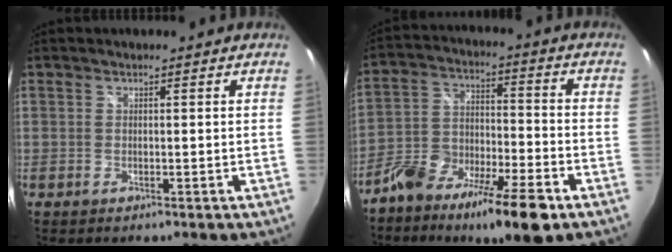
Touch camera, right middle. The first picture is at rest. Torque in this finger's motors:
{"motor_torque": [0.57, -0.89, 0.27, 0.10]}